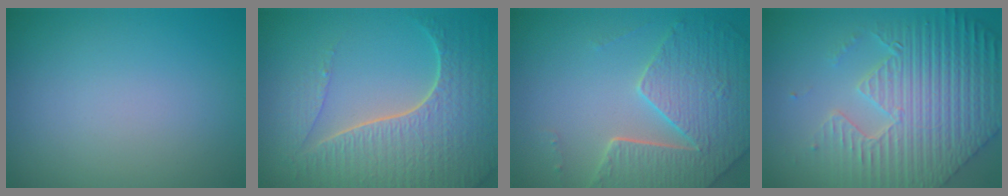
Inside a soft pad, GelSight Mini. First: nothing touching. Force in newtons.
{"total": 7.5, "press": 5.6, "slide": 5.0}
{"total": 6.3, "press": 5.2, "slide": 3.6}
{"total": 8.6, "press": 6.5, "slide": 5.6}